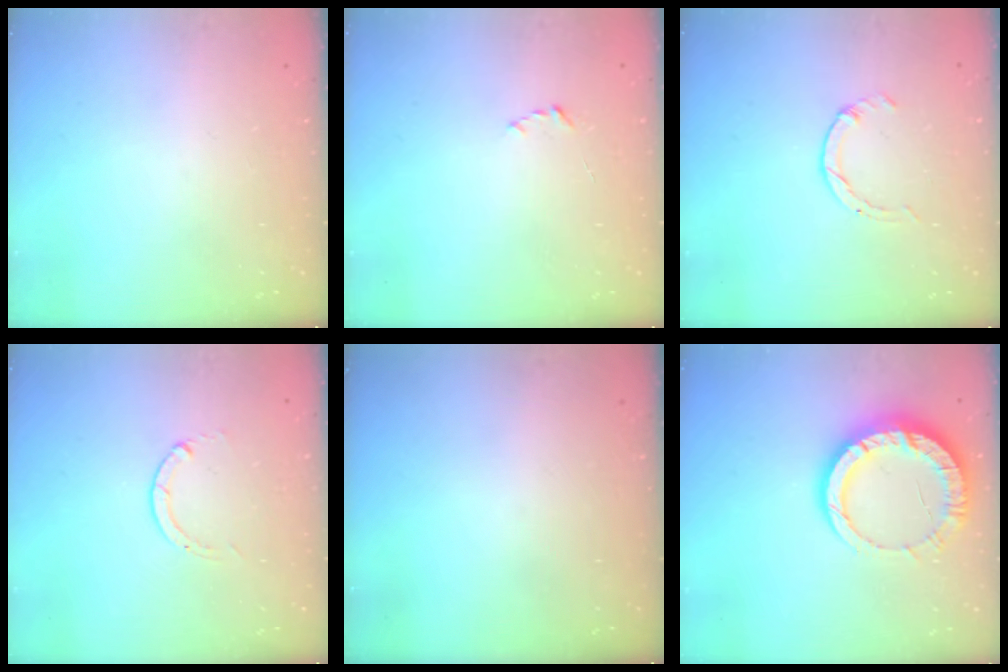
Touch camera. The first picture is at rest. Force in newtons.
{"total": 2.2, "press": 2.1, "slide": 0.3}
{"total": 0.5, "press": 0.5, "slide": 0.1}
{"total": 0.0}
{"total": 0.0}
{"total": 14.4, "press": 14.3, "slide": 1.4}